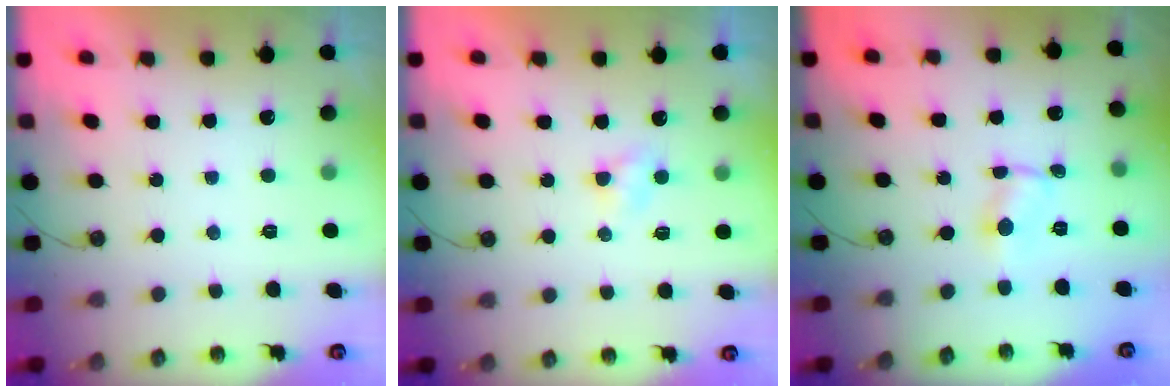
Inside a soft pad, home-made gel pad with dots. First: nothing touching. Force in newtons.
{"total": 3.7, "press": 3.7, "slide": 0.3}
{"total": 0.9, "press": 0.8, "slide": 0.2}